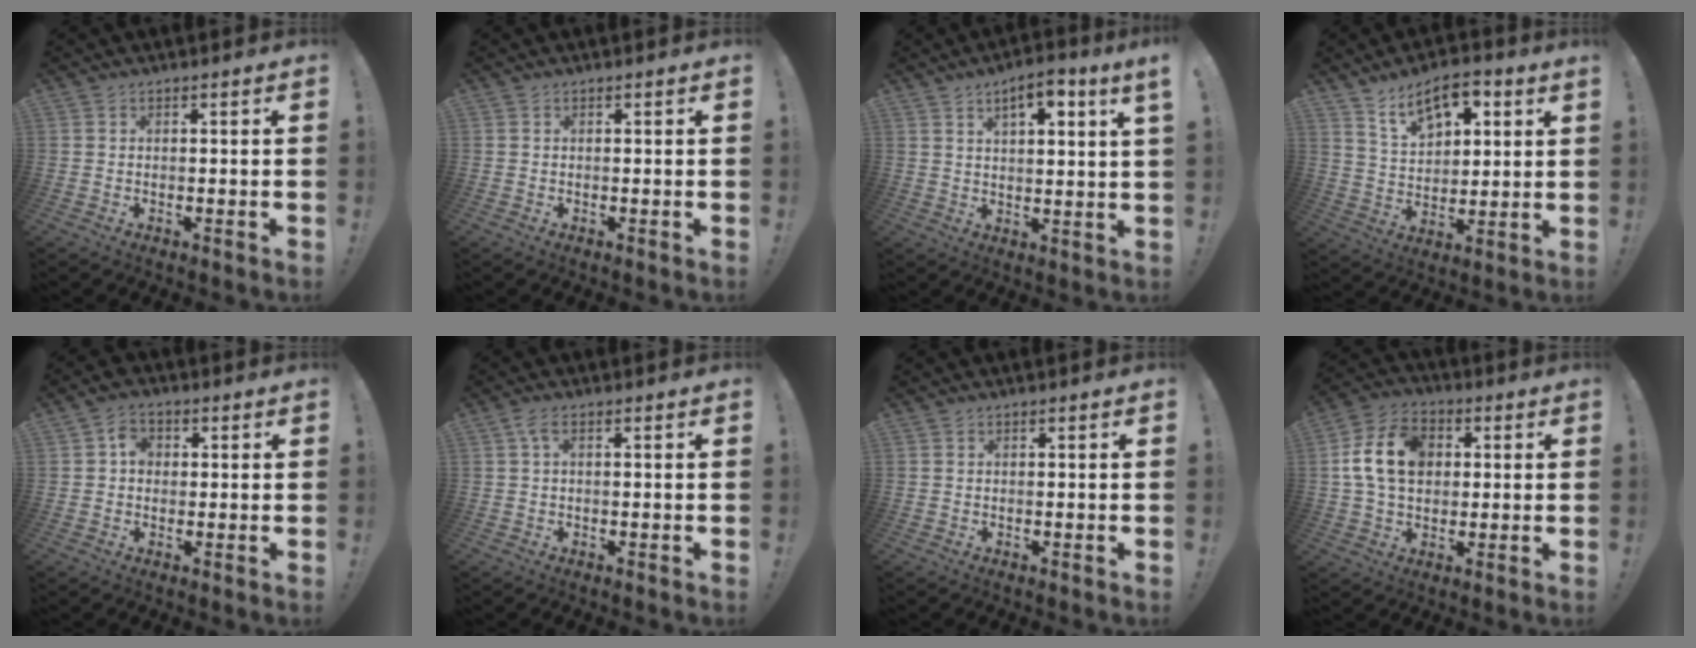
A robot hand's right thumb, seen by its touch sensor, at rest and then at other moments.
{"total": 0.0}
{"total": 6.8, "force": [3.9, 0.9, 5.5], "torque": [-0.070, -0.022, 0.058]}
{"total": 11.3, "force": [7.3, 5.7, 6.4], "torque": [-0.096, -0.034, 0.132]}
{"total": 4.8, "force": [0.5, 4.0, 2.6], "torque": [-0.030, 0.004, 0.007]}
{"total": 2.6, "force": [0.7, 0.8, 2.4], "torque": [-0.048, 0.002, 0.012]}
{"total": 0.0}
{"total": 14.9, "force": [2.4, 11.0, 9.7], "torque": [-0.172, 0.006, 0.047]}